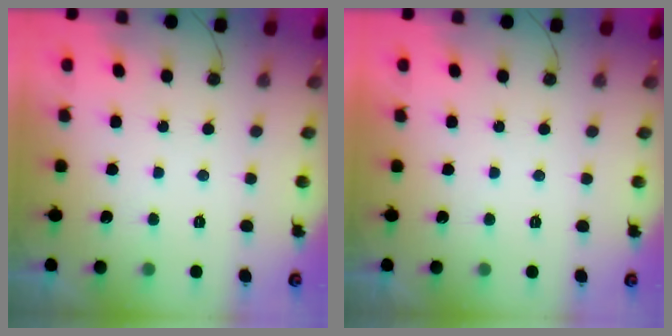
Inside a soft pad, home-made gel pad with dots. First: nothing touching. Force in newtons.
{"total": 1.7, "press": 1.7, "slide": 0.1}